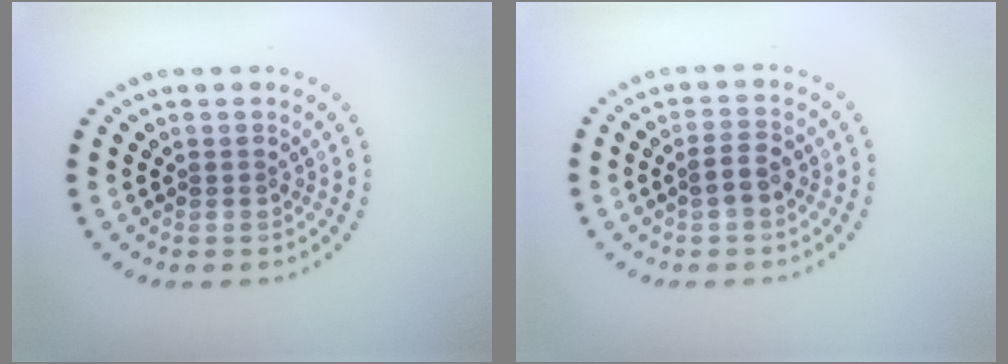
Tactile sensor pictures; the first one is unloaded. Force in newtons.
{"total": 1.4, "press": 1.3, "slide": 0.5}